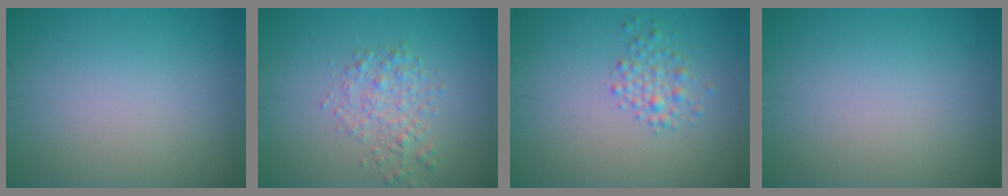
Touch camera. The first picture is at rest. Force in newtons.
{"total": 2.4, "press": 2.4, "slide": 0.1}
{"total": 2.1, "press": 2.1, "slide": 0.1}
{"total": 0.0}